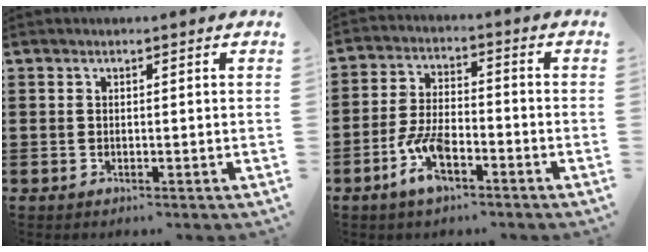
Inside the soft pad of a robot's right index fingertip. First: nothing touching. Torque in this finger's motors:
{"motor_torque": [1.48, -0.28, 0.05, -0.04]}